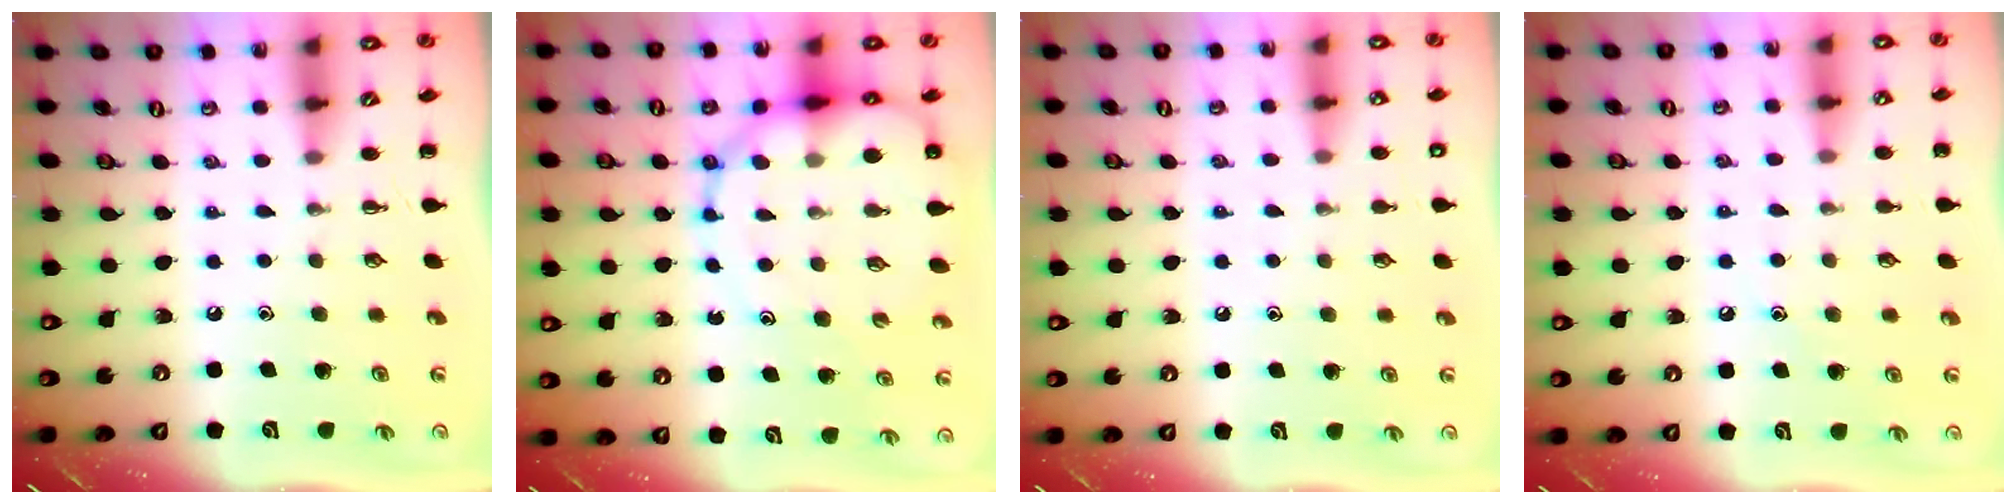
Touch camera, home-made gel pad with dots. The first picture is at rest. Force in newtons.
{"total": 13.6, "press": 13.2, "slide": 3.5}
{"total": 6.2, "press": 5.9, "slide": 1.9}
{"total": 7.3, "press": 7.0, "slide": 2.1}